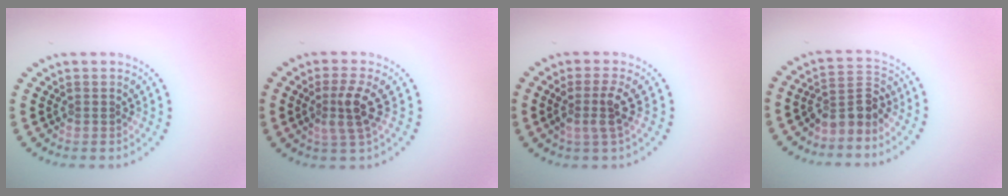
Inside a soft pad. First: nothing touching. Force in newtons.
{"total": 2.9, "press": 2.4, "slide": 1.6}
{"total": 2.5, "press": 1.9, "slide": 1.6}
{"total": 3.1, "press": 2.6, "slide": 1.7}